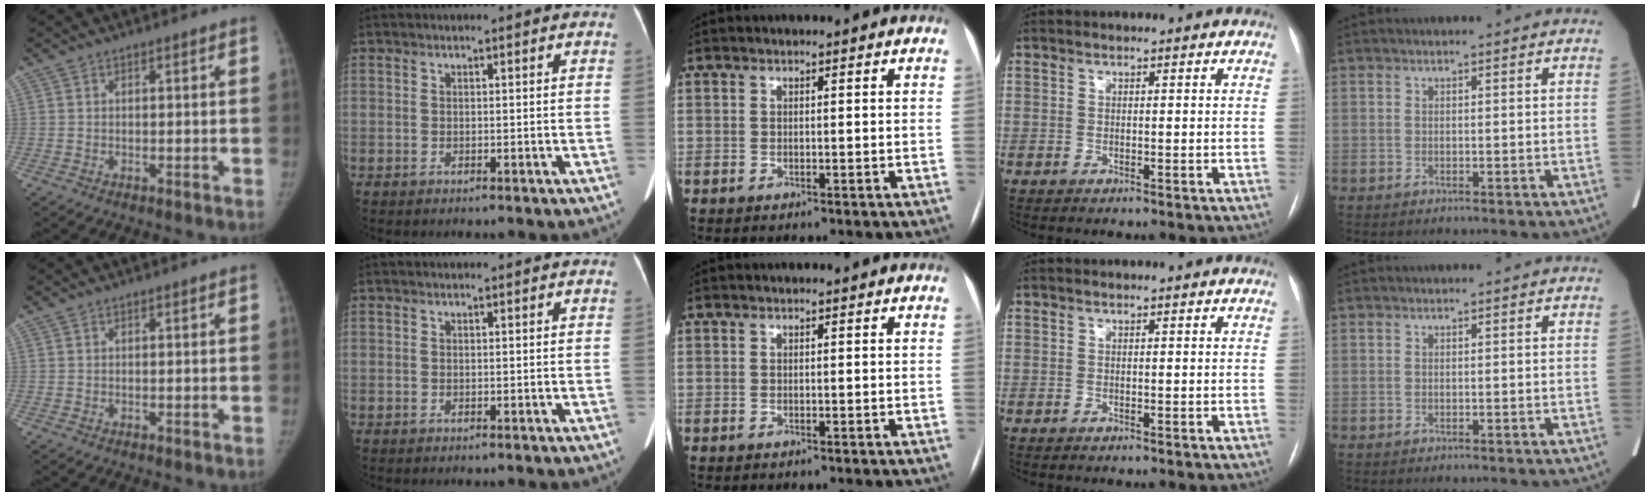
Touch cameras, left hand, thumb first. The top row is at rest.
{}